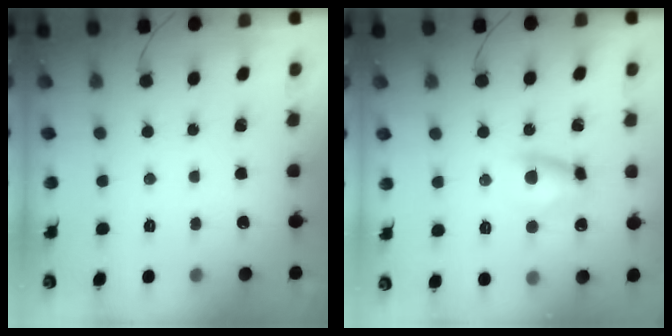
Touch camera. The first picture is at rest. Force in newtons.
{"total": 7.3, "press": 7.3, "slide": 0.3}